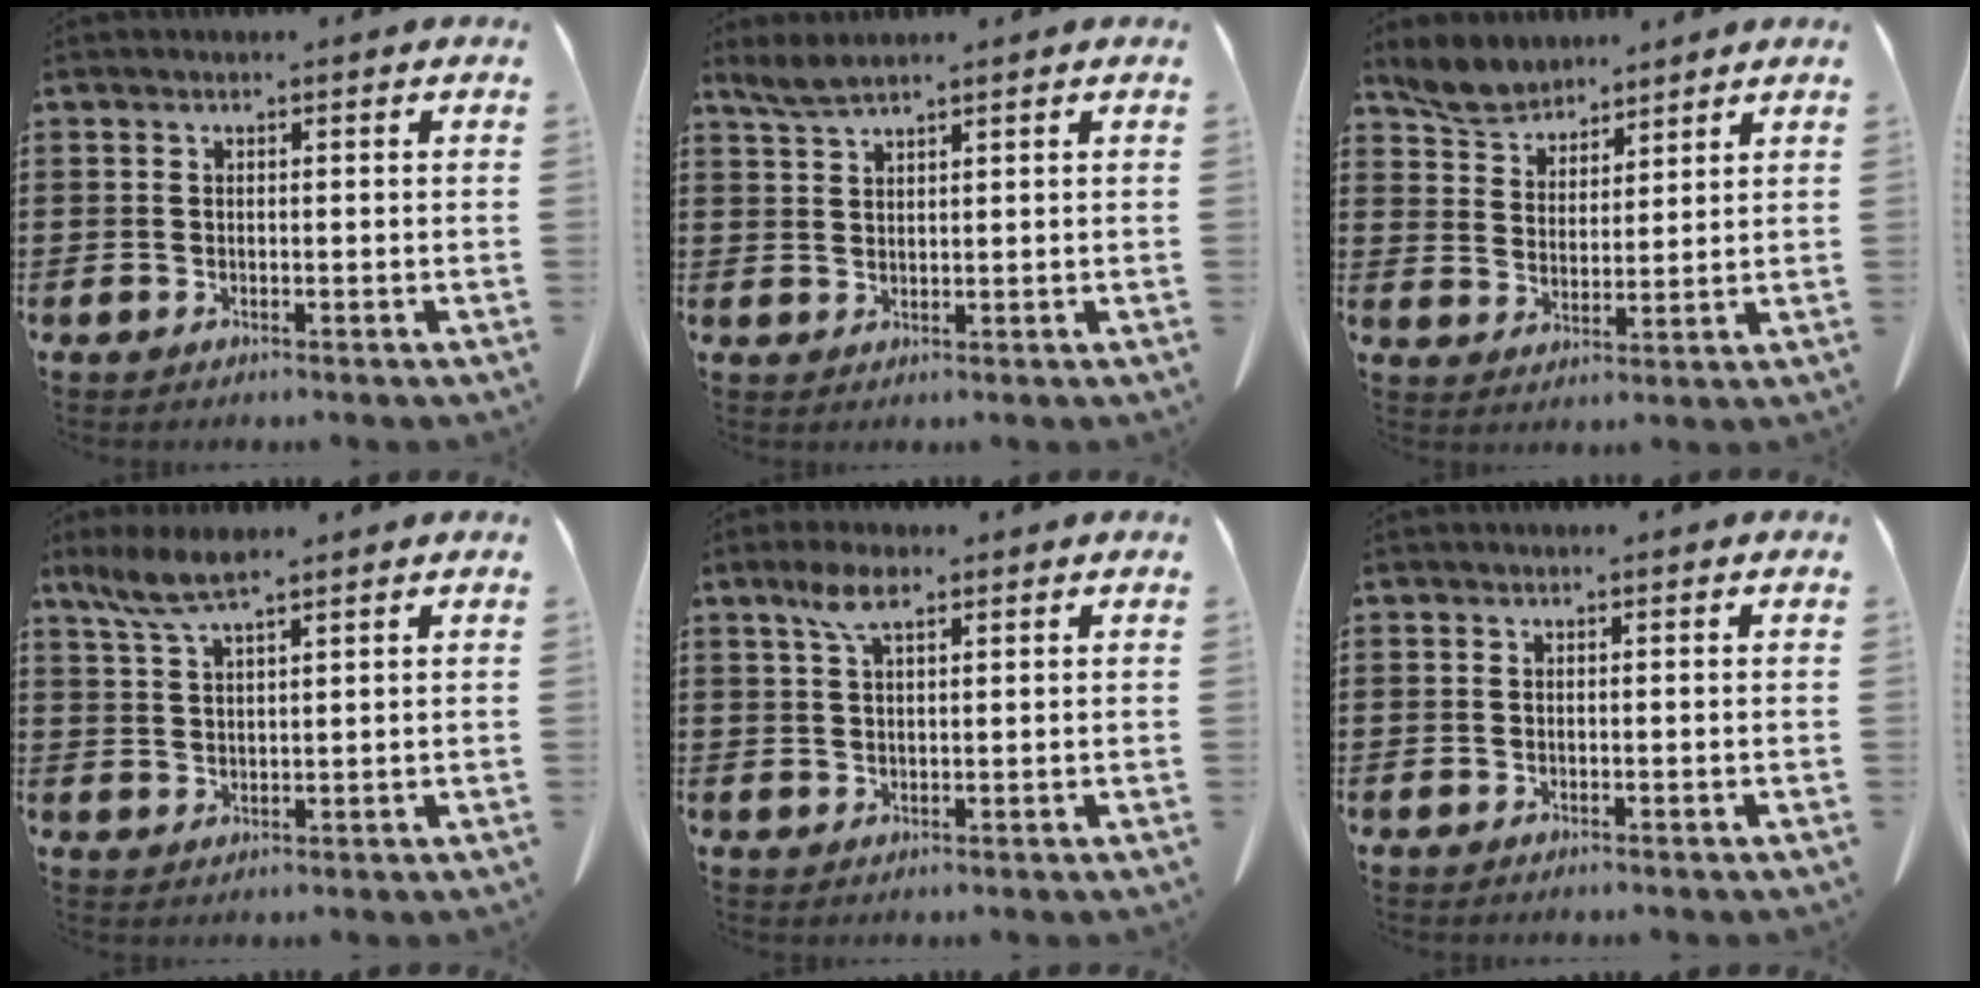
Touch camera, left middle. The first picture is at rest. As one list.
[{"total": 2.6, "force": [2.1, 0.3, 1.5], "torque": [-0.035, -0.002, 0.041]}, {"total": 5.5, "force": [5.1, 1.8, 0.8], "torque": [-0.040, -0.014, 0.095]}, {"total": 5.1, "force": [3.8, 0.7, 3.4], "torque": [-0.076, -0.004, 0.071]}, {"total": 4.8, "force": [2.7, 1.5, 3.7], "torque": [-0.081, 0.005, 0.047]}, {"total": 0.0}]